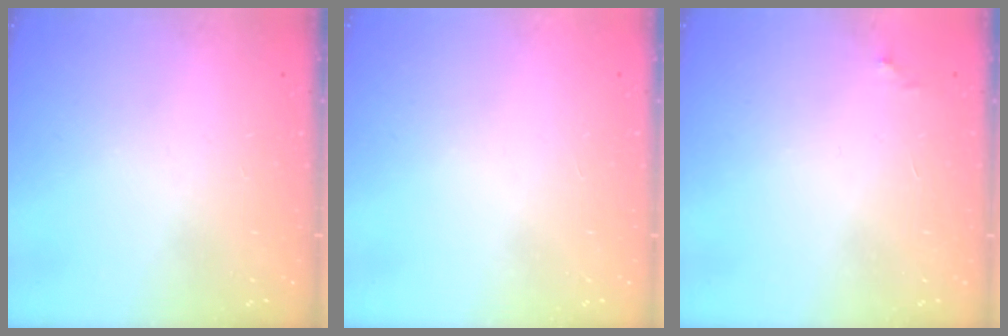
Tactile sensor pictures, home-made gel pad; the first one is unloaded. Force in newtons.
{"total": 1.5, "press": 1.5, "slide": 0.1}
{"total": 3.3, "press": 3.2, "slide": 0.5}